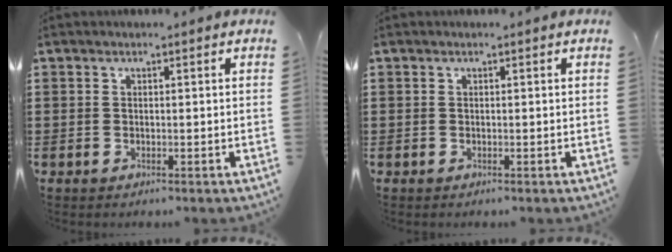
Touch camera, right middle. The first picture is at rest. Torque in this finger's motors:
{"motor_torque": [-1.01, 0.17, -0.49, -0.01]}